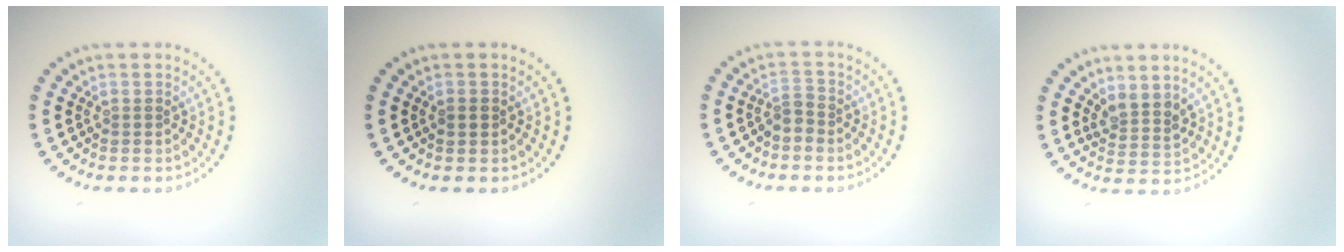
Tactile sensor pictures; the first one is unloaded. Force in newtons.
{"total": 0.7, "press": 0.7, "slide": 0.1}
{"total": 1.6, "press": 1.2, "slide": 1.1}
{"total": 2.4, "press": 1.9, "slide": 1.5}